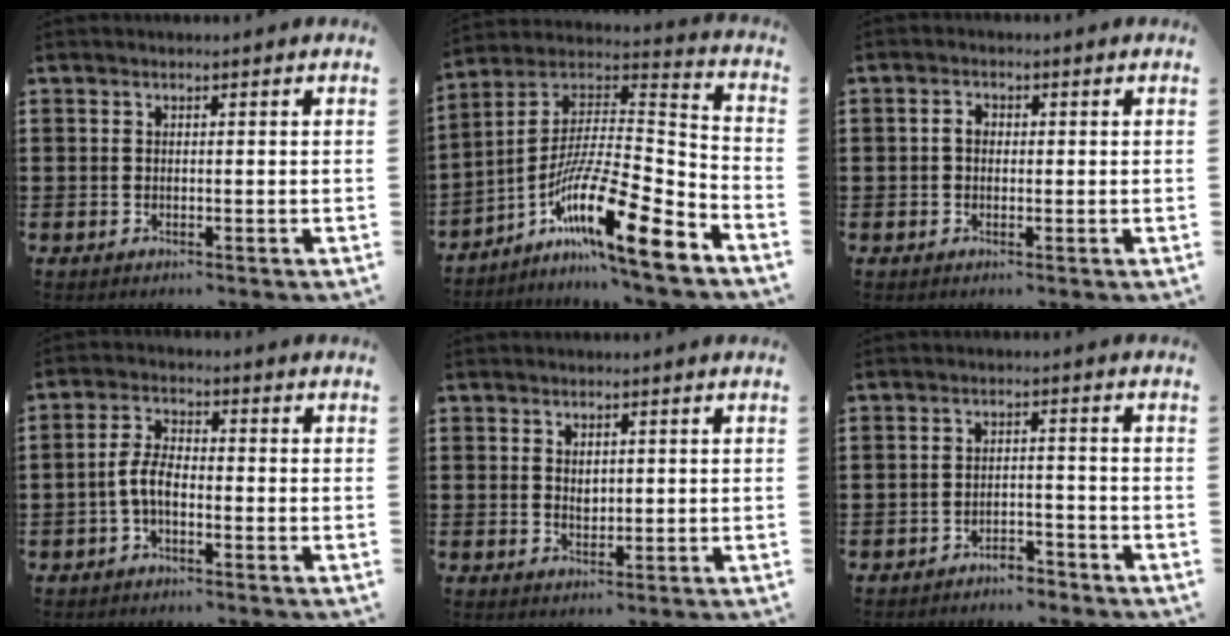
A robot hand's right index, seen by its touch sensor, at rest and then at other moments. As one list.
[{"total": 15.6, "force": [-9.7, 1.9, 12.0], "torque": [-0.226, 0.001, -0.180]}, {"total": 1.8, "force": [0.0, 1.3, 1.3], "torque": [-0.027, 0.006, -0.002]}, {"total": 4.6, "force": [-1.5, 2.1, 3.7], "torque": [-0.094, -0.001, -0.037]}, {"total": 1.7, "force": [0.5, 1.3, 1.1], "torque": [-0.015, 0.006, 0.006]}, {"total": 3.0, "force": [-3.0, 0.4, 0.3], "torque": [-0.012, 0.003, -0.063]}]